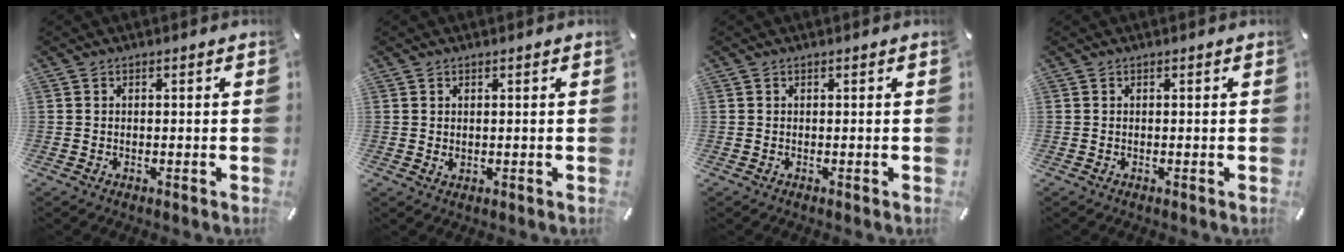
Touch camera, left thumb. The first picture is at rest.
{"total": 0.8, "force": [0.4, 0.6, 0.3], "torque": [-0.007, 0.003, 0.007]}
{"total": 0.0}
{"total": 0.0}